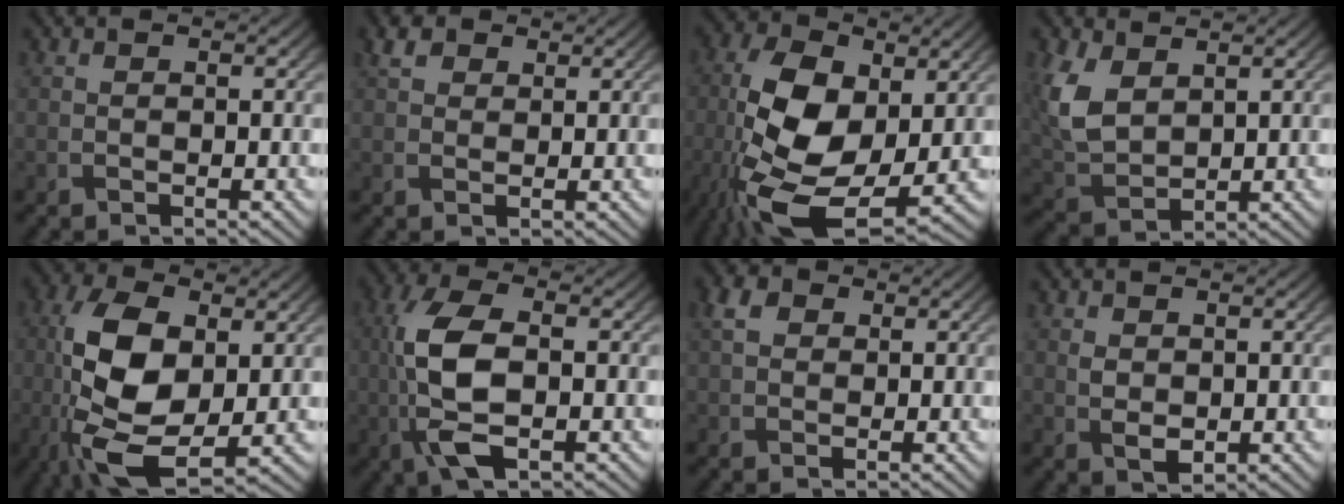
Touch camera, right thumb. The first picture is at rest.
{"total": 2.7, "force": [1.6, 1.9, 1.2], "torque": [-0.028, 0.006, 0.030]}
{"total": 15.0, "force": [-1.9, 8.3, 12.4], "torque": [-0.274, -0.001, -0.041]}
{"total": 7.8, "force": [3.2, 4.8, 5.3], "torque": [-0.146, 0.000, 0.071]}
{"total": 13.9, "force": [-0.8, 7.0, 11.9], "torque": [-0.261, 0.004, -0.020]}
{"total": 9.8, "force": [-1.0, 4.6, 8.7], "torque": [-0.196, 0.008, -0.025]}
{"total": 3.4, "force": [1.2, 2.6, 1.9], "torque": [-0.047, 0.007, 0.017]}
{"total": 2.7, "force": [0.7, 1.9, 1.7], "torque": [-0.043, -0.005, 0.017]}